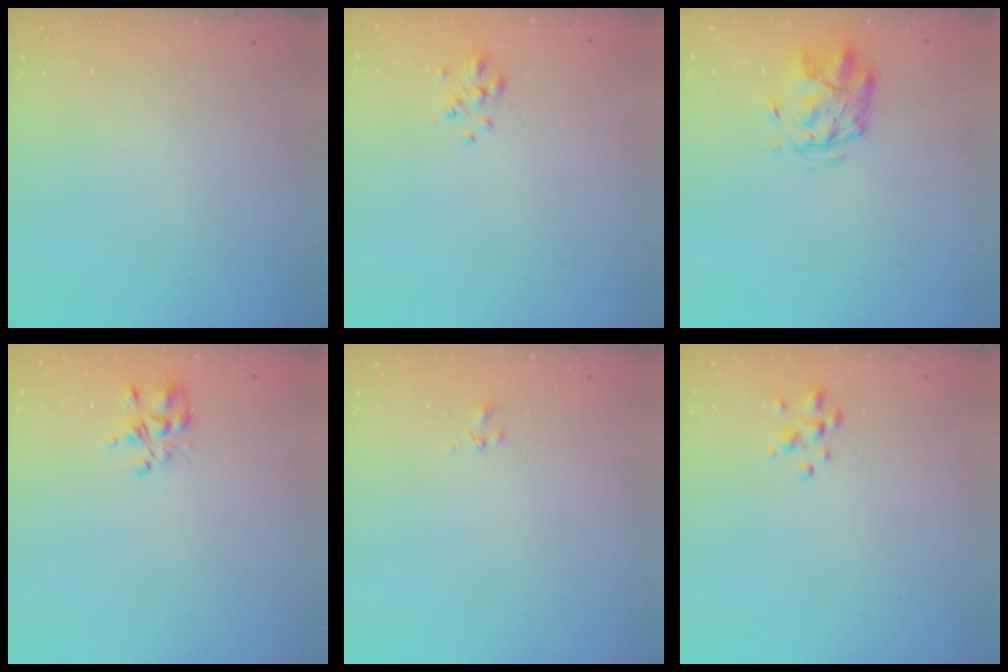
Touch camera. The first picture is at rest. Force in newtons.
{"total": 1.9, "press": 1.7, "slide": 0.8}
{"total": 2.9, "press": 2.5, "slide": 1.4}
{"total": 3.8, "press": 3.8, "slide": 0.2}
{"total": 0.8, "press": 0.8, "slide": 0.3}
{"total": 2.1, "press": 2.1, "slide": 0.1}